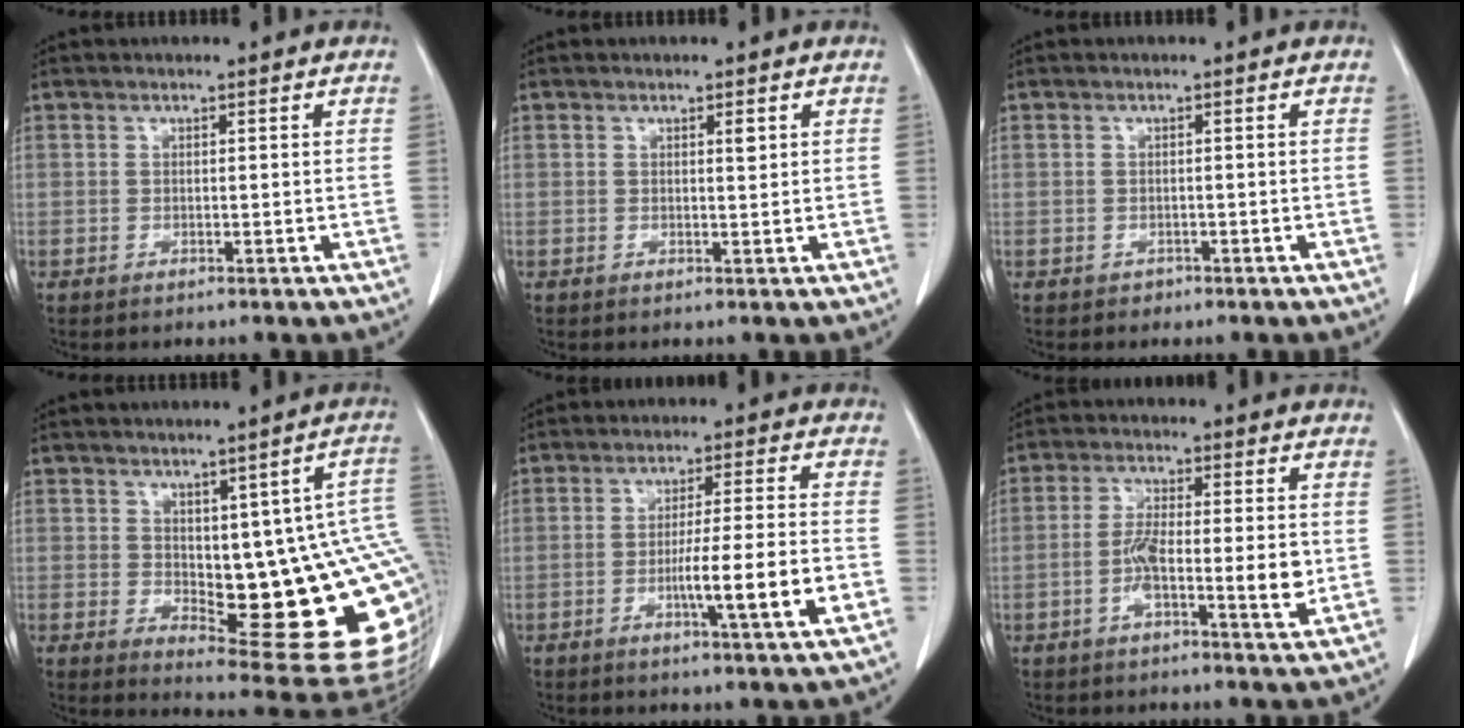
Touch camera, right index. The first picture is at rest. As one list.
[{"total": 1.1, "force": [0.5, 0.2, 0.9], "torque": [-0.014, -0.001, 0.005]}, {"total": 0.9, "force": [-0.5, 0.7, 0.0], "torque": [-0.003, 0.003, -0.008]}, {"total": 21.1, "force": [-0.7, 6.1, 20.2], "torque": [-0.172, 0.004, 0.011]}, {"total": 10.1, "force": [-3.1, -0.5, 9.6], "torque": [-0.157, -0.009, -0.053]}, {"total": 8.2, "force": [-1.5, 1.6, 7.9], "torque": [-0.136, 0.002, -0.029]}]